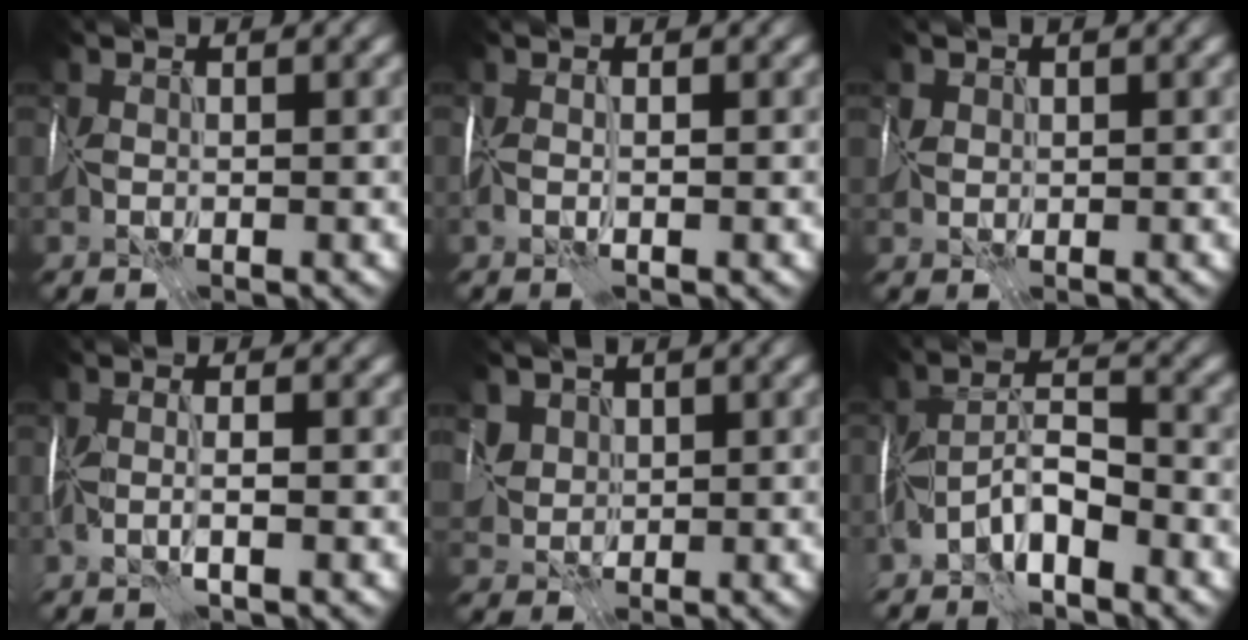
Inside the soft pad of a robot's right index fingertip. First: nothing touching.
{"total": 1.1, "force": [-0.1, -1.0, -0.5], "torque": [0.019, -0.004, -0.003]}
{"total": 0.8, "force": [0.5, 0.4, -0.4], "torque": [0.014, -0.002, 0.008]}
{"total": 1.3, "force": [-0.6, -1.1, 0.2], "torque": [0.009, -0.007, -0.014]}
{"total": 2.4, "force": [1.7, 1.7, 0.3], "torque": [-0.012, -0.001, 0.047]}
{"total": 3.3, "force": [-2.6, 0.5, 1.9], "torque": [-0.017, 0.007, -0.056]}